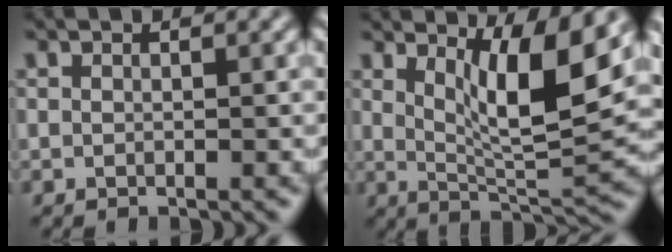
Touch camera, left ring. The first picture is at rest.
{"total": 7.4, "force": [3.0, 1.6, 6.6], "torque": [-0.103, -0.012, 0.054]}